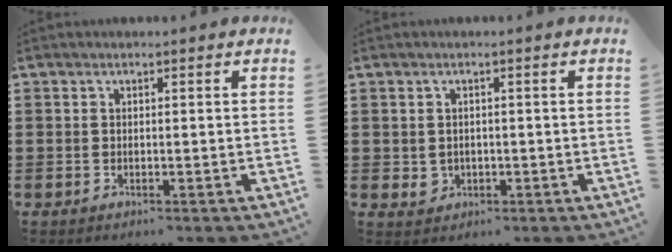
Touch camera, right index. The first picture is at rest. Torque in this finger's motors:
{"motor_torque": [1.09, 1.05, 0.01, 0.01]}